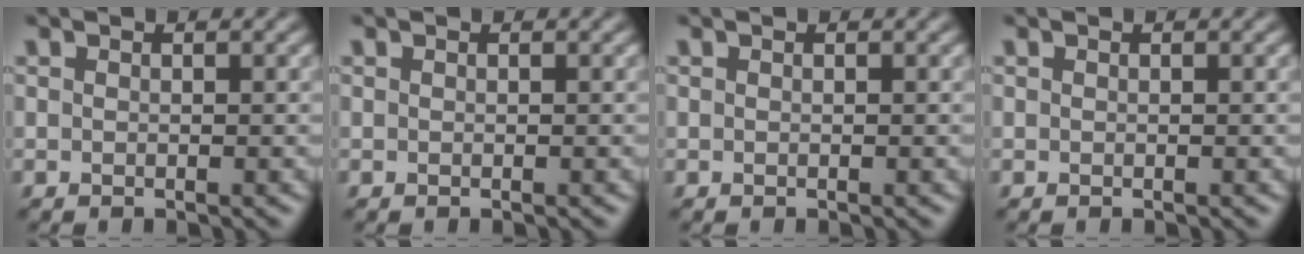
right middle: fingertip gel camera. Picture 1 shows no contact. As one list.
[{"total": 0.0}, {"total": 0.0}, {"total": 0.0}]